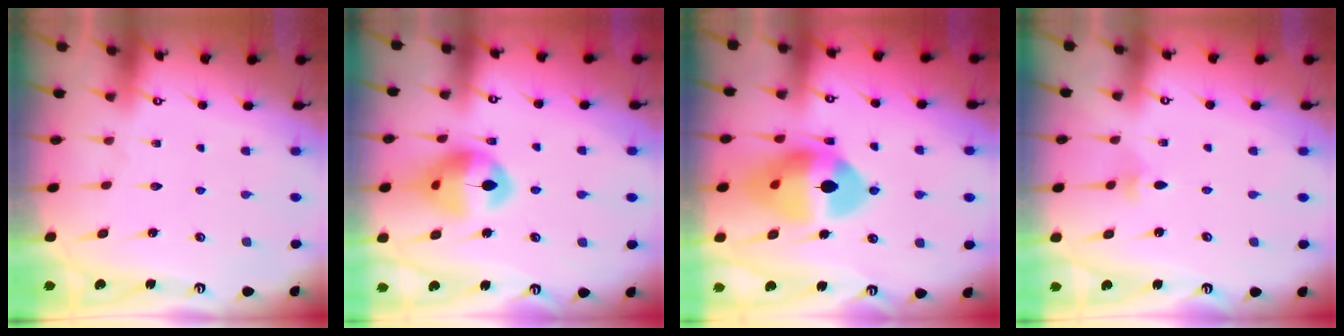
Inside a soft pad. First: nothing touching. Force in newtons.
{"total": 14.8, "press": 14.7, "slide": 1.7}
{"total": 14.6, "press": 14.5, "slide": 2.0}
{"total": 3.2, "press": 3.1, "slide": 0.8}